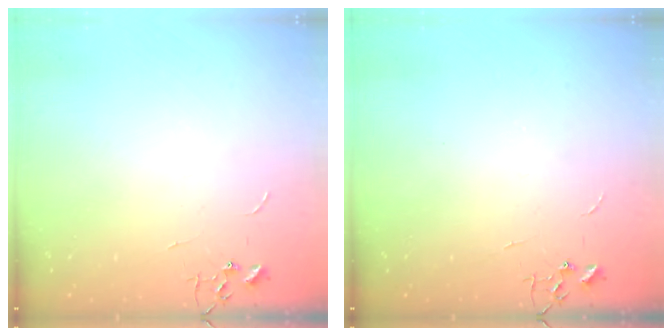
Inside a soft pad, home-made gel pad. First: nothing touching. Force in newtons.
{"total": 0.0}